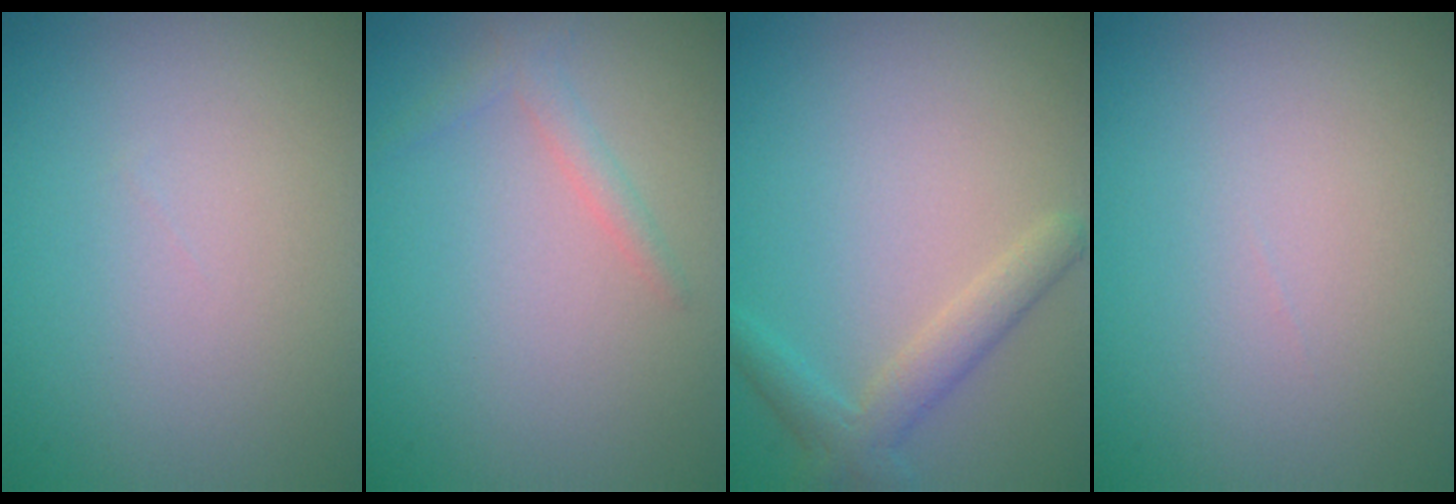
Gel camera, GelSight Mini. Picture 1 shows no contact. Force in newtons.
{"total": 1.3, "press": 1.3, "slide": 0.0}
{"total": 2.6, "press": 2.6, "slide": 0.1}
{"total": 0.0}